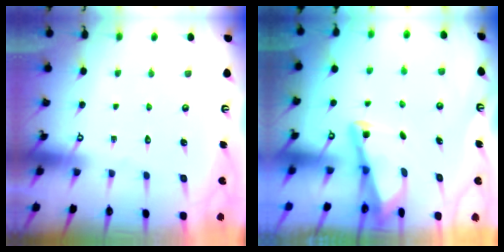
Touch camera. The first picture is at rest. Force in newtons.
{"total": 2.8, "press": 2.8, "slide": 0.3}